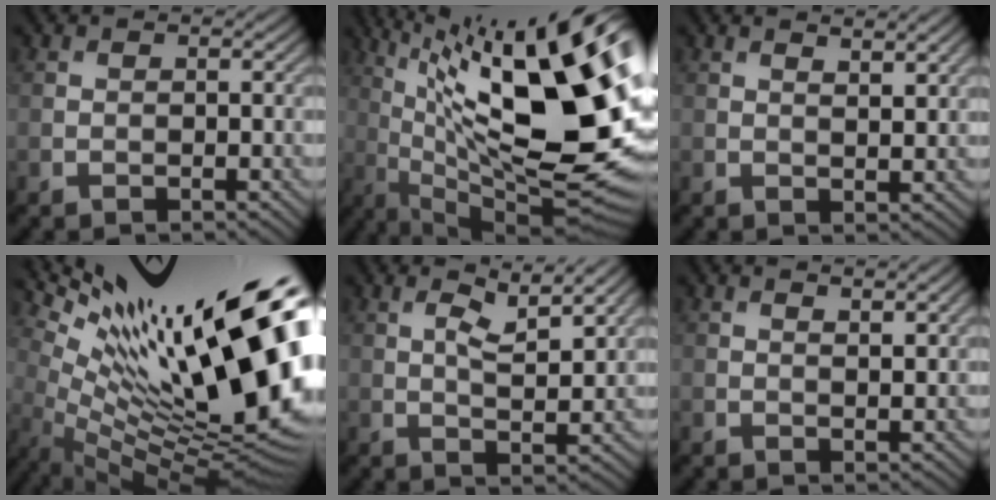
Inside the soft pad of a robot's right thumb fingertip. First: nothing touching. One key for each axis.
{"total": 20.8, "fx": 4.9, "fy": 5.0, "fz": 19.6, "tx": -0.309, "ty": 0.026, "tz": 0.100}
{"total": 2.8, "fx": 2.0, "fy": 0.2, "fz": 1.9, "tx": -0.031, "ty": -0.004, "tz": 0.039}
{"total": 19.8, "fx": 4.7, "fy": 6.3, "fz": 18.2, "tx": -0.268, "ty": -0.018, "tz": 0.110}
{"total": 5.3, "fx": 3.0, "fy": 0.9, "fz": 4.3, "tx": -0.072, "ty": -0.011, "tz": 0.057}
{"total": 2.0, "fx": 1.5, "fy": 0.0, "fz": 1.3, "tx": -0.022, "ty": -0.007, "tz": 0.032}